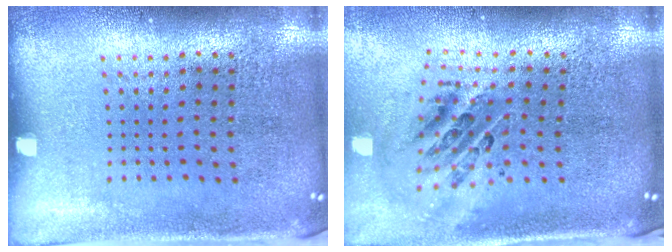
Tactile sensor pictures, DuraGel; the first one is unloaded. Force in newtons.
{"total": 1.6, "press": 1.4, "slide": 0.8}